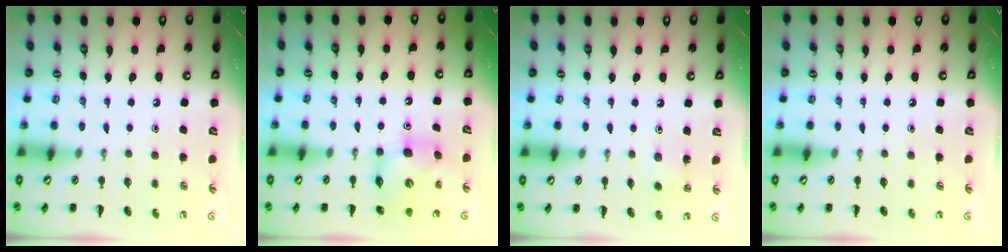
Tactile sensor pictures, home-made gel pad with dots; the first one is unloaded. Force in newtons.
{"total": 7.0, "press": 7.0, "slide": 0.8}
{"total": 2.2, "press": 2.0, "slide": 0.8}
{"total": 0.0}